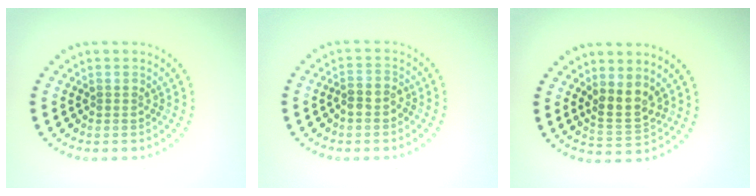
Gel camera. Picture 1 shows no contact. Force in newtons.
{"total": 1.3, "press": 1.1, "slide": 0.7}
{"total": 2.9, "press": 2.7, "slide": 1.2}